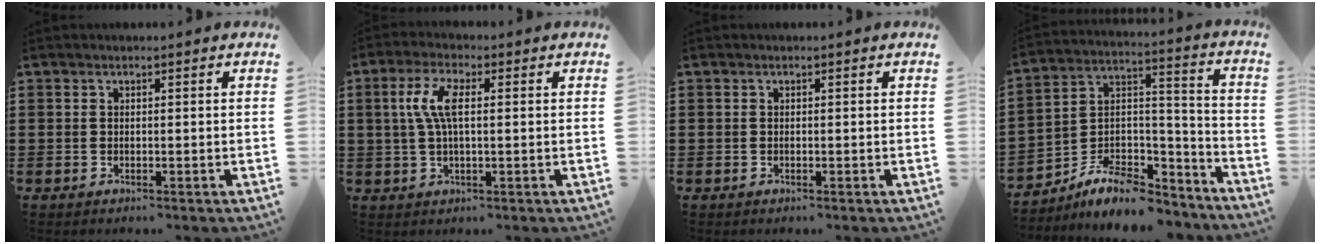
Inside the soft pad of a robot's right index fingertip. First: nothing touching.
{"total": 6.0, "force": [0.6, 2.2, 5.5], "torque": [-0.120, 0.007, 0.003]}
{"total": 0.0}
{"total": 8.4, "force": [-6.8, 3.9, 3.0], "torque": [-0.056, 0.012, -0.126]}